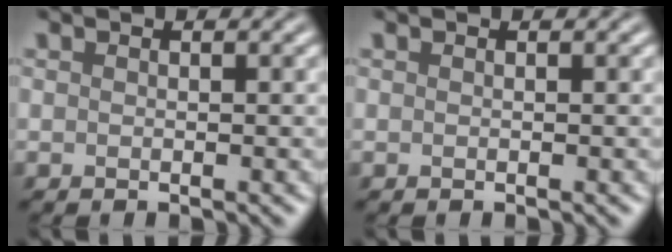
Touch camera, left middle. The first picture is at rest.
{"total": 0.0}